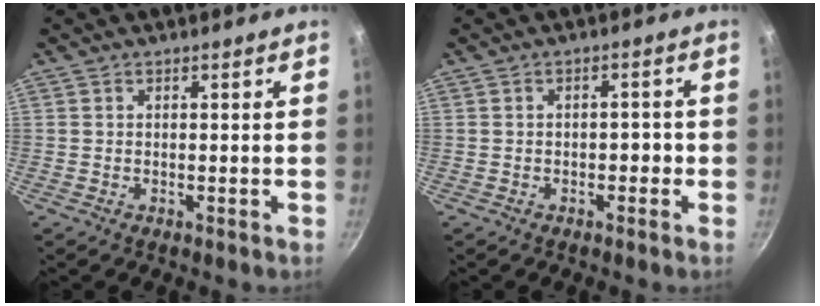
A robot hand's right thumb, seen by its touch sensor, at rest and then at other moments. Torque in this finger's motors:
{"motor_torque": [-0.13, -0.04, -0.28, 0.05, -0.02]}